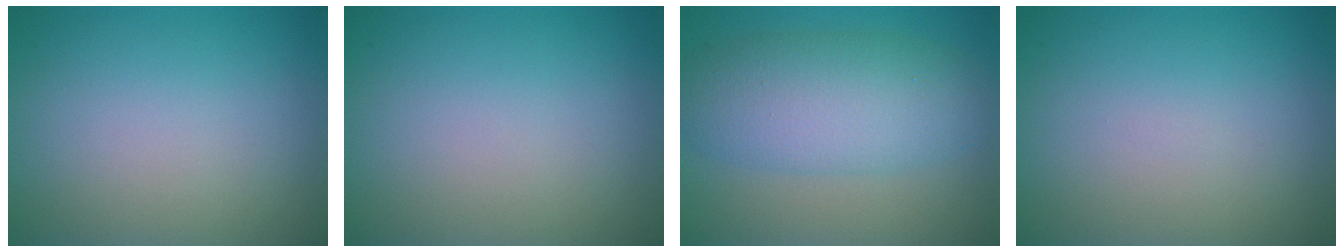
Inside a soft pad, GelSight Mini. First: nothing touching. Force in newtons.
{"total": 0.0}
{"total": 7.1, "press": 7.1, "slide": 0.0}
{"total": 0.0}